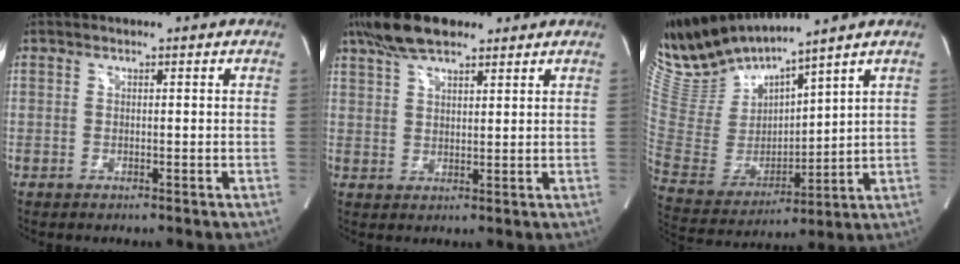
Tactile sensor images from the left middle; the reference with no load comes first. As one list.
[{"total": 9.4, "force": [6.9, 3.1, 5.5], "torque": [-0.111, 0.022, 0.125]}, {"total": 13.4, "force": [12.8, -0.2, 4.1], "torque": [-0.107, -0.002, 0.275]}]